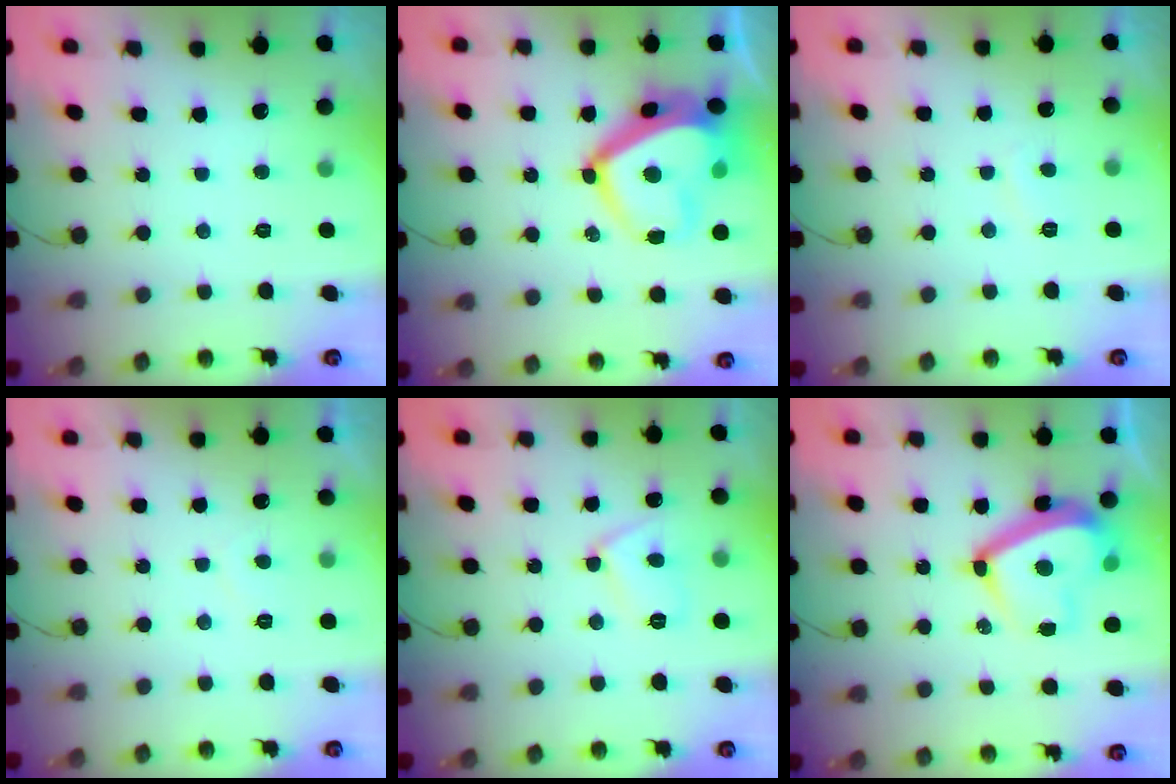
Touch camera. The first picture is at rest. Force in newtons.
{"total": 16.8, "press": 16.8, "slide": 1.0}
{"total": 2.0, "press": 1.9, "slide": 0.6}
{"total": 0.6, "press": 0.0, "slide": 0.6}
{"total": 6.5, "press": 6.5, "slide": 0.6}
{"total": 14.6, "press": 14.4, "slide": 2.1}